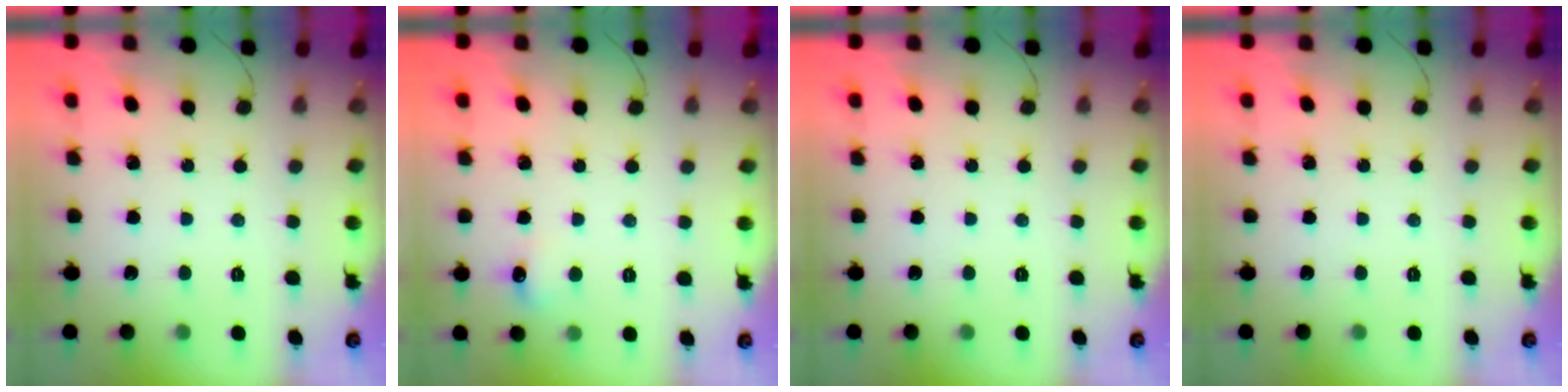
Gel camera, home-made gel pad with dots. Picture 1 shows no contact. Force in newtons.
{"total": 6.1, "press": 5.8, "slide": 1.9}
{"total": 0.0}
{"total": 0.0}